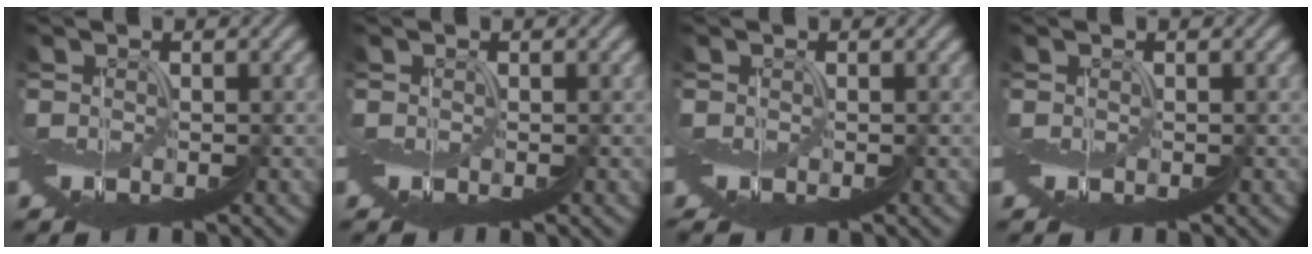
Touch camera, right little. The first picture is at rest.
{"total": 0.0}
{"total": 1.2, "force": [-0.7, 0.5, 0.8], "torque": [-0.014, -0.005, -0.008]}
{"total": 0.0}